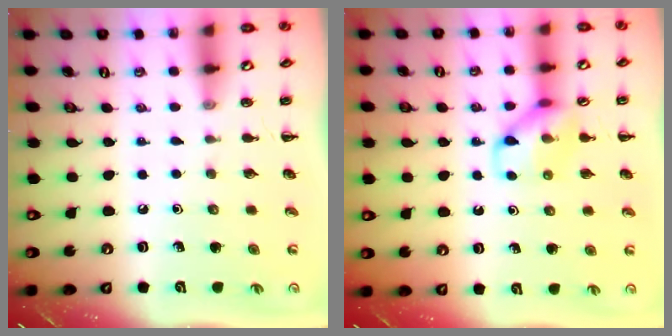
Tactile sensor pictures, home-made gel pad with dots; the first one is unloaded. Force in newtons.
{"total": 10.0, "press": 10.0, "slide": 0.5}